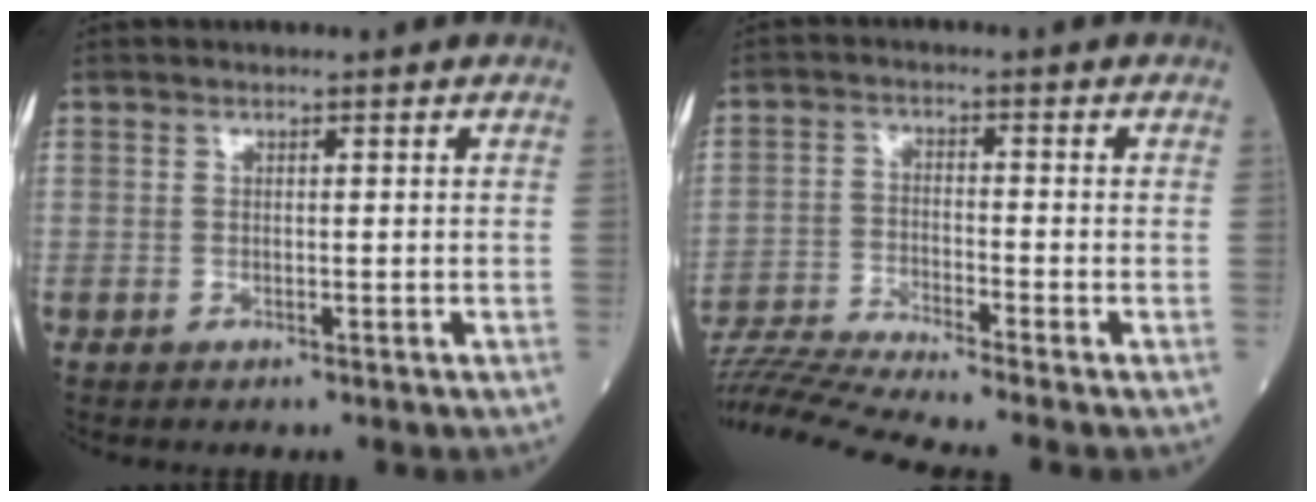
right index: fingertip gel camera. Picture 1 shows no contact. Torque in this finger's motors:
{"motor_torque": [-0.78, -0.93, 0.06, 0.10]}